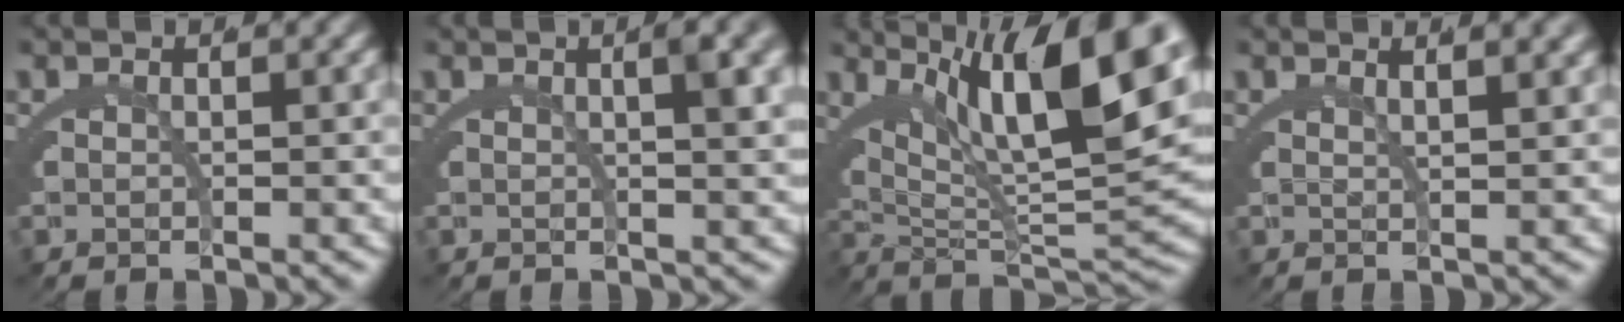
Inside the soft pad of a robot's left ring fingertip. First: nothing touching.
{"total": 2.8, "force": [1.0, -0.2, 2.6], "torque": [-0.027, 0.006, 0.015]}
{"total": 13.6, "force": [4.9, 5.1, 11.6], "torque": [-0.169, 0.010, 0.077]}
{"total": 2.2, "force": [1.7, -0.9, 1.2], "torque": [-0.010, 0.002, 0.030]}